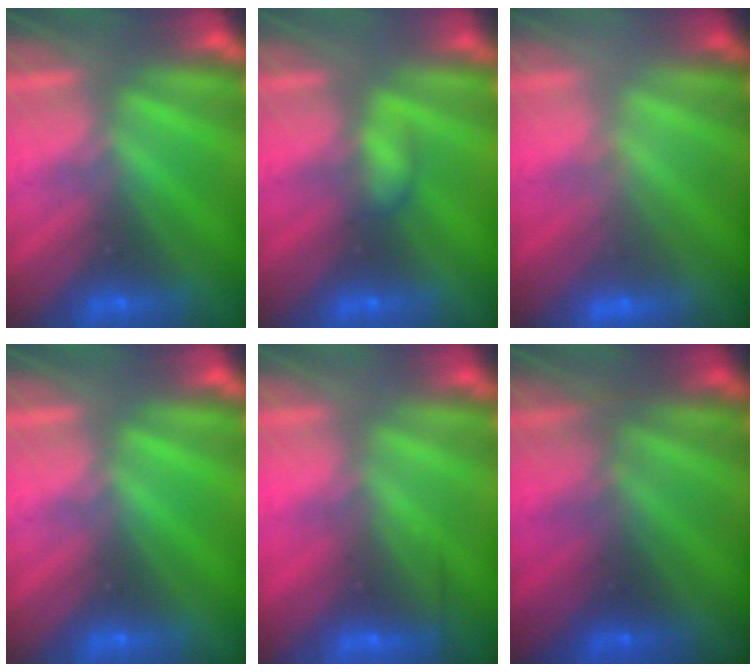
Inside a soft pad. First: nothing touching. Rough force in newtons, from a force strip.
{"total": 2.2}
{"total": 2.3}
{"total": 0.0}
{"total": 2.4}
{"total": 1.8}